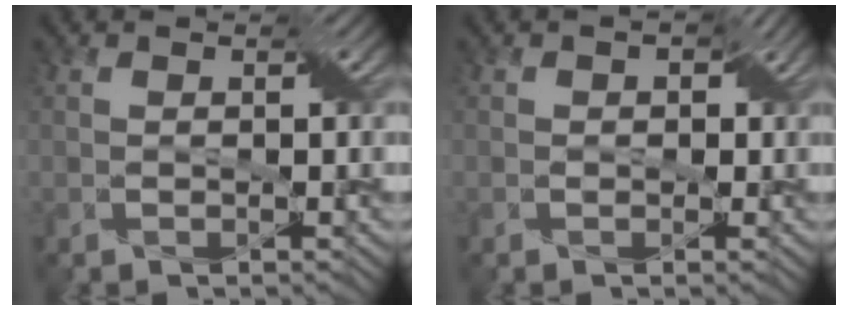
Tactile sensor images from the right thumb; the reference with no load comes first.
{"total": 1.5, "force": [0.1, 1.3, 0.9], "torque": [-0.011, -0.003, 0.000]}